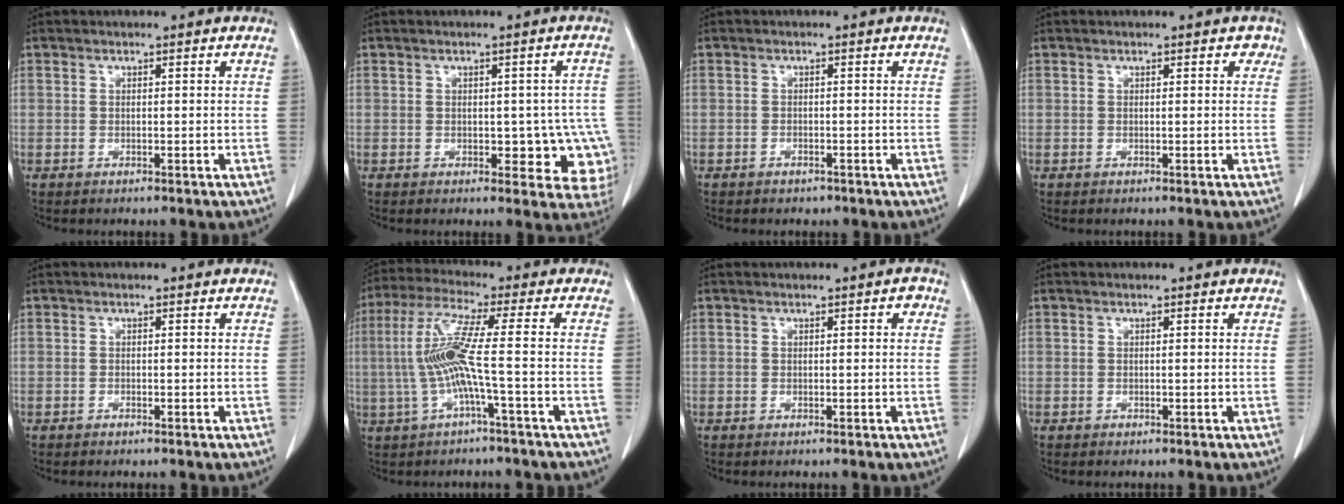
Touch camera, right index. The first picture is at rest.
{"total": 8.1, "force": [-1.5, 4.6, 6.5], "torque": [-0.044, 0.017, -0.010]}
{"total": 1.2, "force": [-0.9, 0.7, 0.3], "torque": [-0.009, 0.001, -0.010]}
{"total": 1.1, "force": [0.5, 0.7, 0.7], "torque": [0.000, 0.003, 0.001]}
{"total": 0.0}
{"total": 8.8, "force": [-1.1, -0.7, 8.7], "torque": [-0.191, 0.014, -0.024]}
{"total": 0.9, "force": [0.3, 0.3, 0.8], "torque": [-0.008, 0.004, 0.002]}
{"total": 0.0}